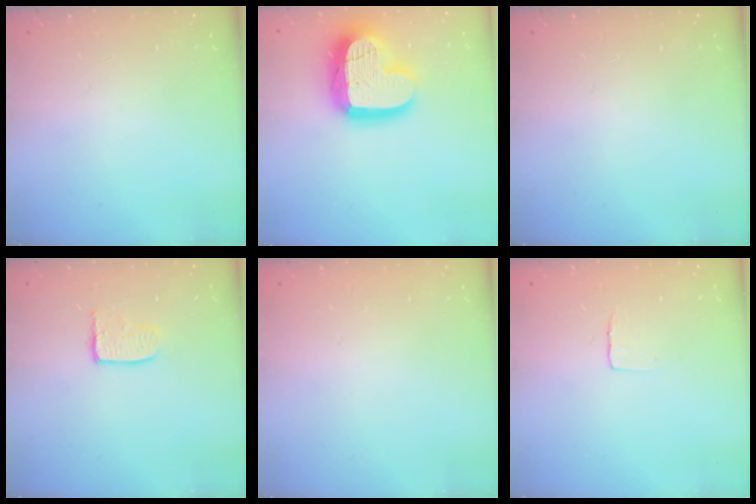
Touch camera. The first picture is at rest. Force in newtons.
{"total": 19.8, "press": 19.8, "slide": 1.5}
{"total": 0.0}
{"total": 5.0, "press": 5.0, "slide": 0.4}
{"total": 0.7, "press": 0.6, "slide": 0.3}
{"total": 4.1, "press": 4.1, "slide": 0.3}